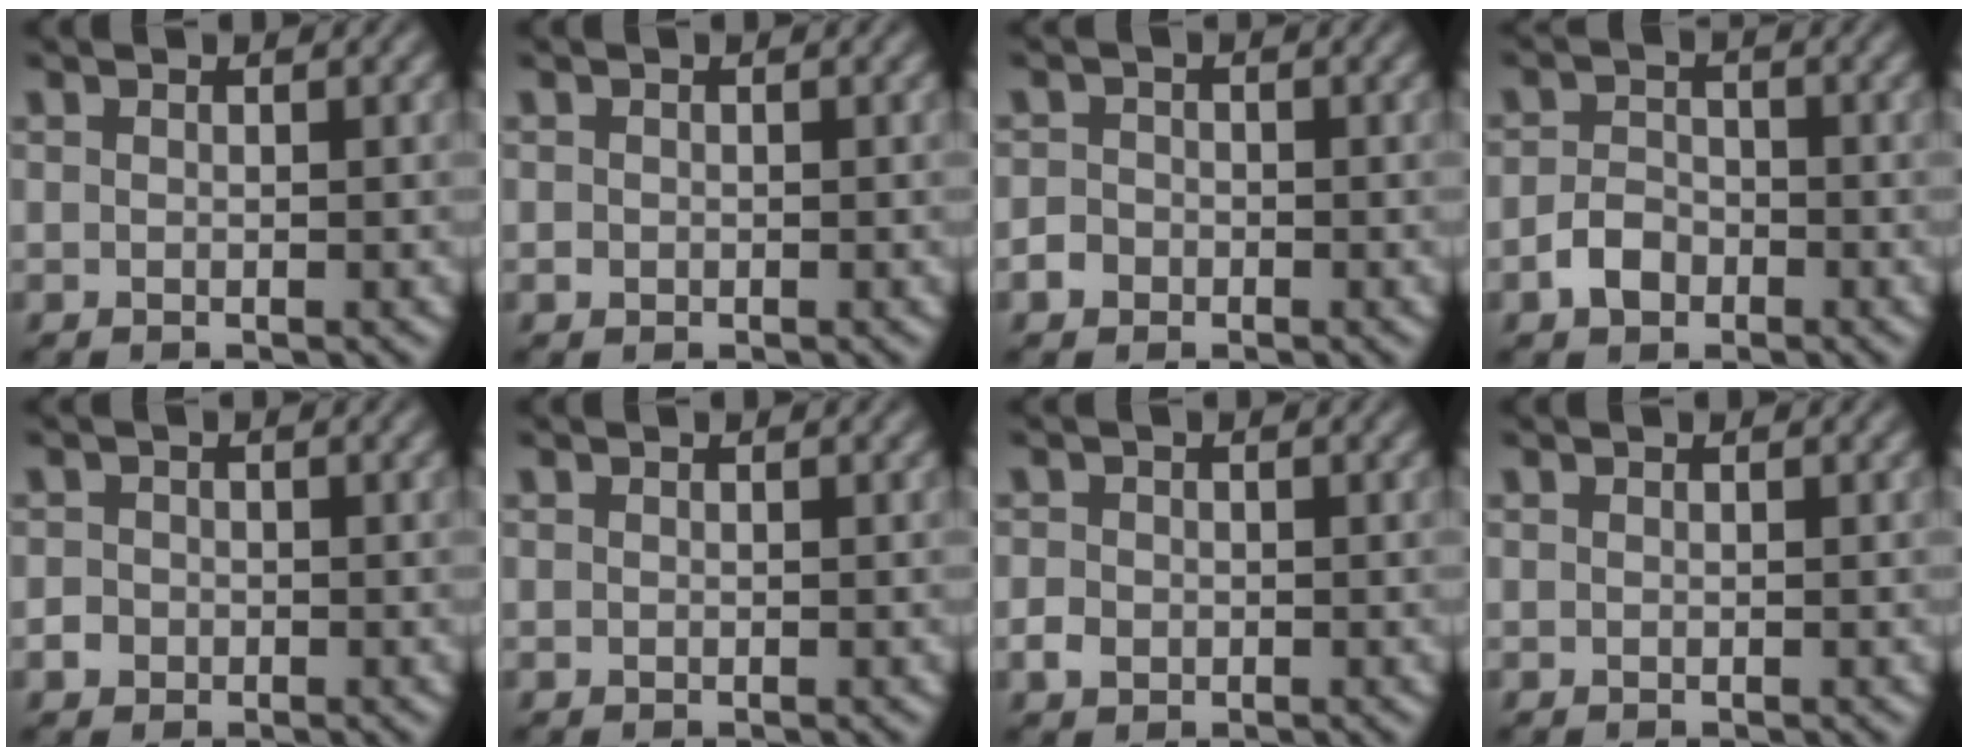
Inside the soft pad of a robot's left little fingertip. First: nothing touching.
{"total": 0.6, "force": [-0.1, 0.5, 0.2], "torque": [0.001, -0.002, -0.001]}
{"total": 2.2, "force": [-1.1, 1.8, 0.5], "torque": [0.003, 0.005, -0.026]}
{"total": 2.6, "force": [-1.6, 1.6, 1.1], "torque": [-0.020, 0.008, -0.033]}
{"total": 2.0, "force": [-0.8, 1.8, 0.5], "torque": [0.004, 0.011, -0.021]}
{"total": 0.0}
{"total": 1.5, "force": [-0.6, 1.2, 0.6], "torque": [-0.009, 0.001, -0.012]}
{"total": 0.0}